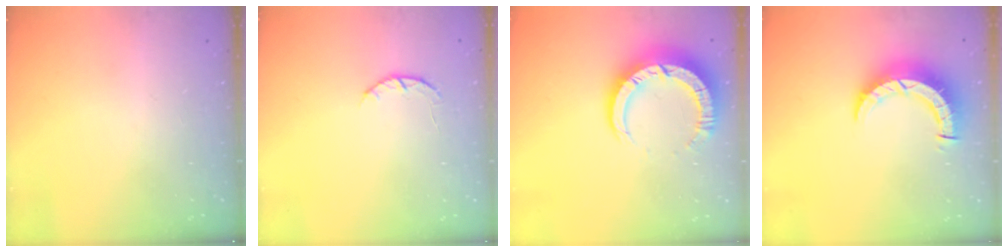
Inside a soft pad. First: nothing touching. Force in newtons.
{"total": 3.7, "press": 3.7, "slide": 0.6}
{"total": 10.4, "press": 10.4, "slide": 1.1}
{"total": 8.2, "press": 8.1, "slide": 0.8}